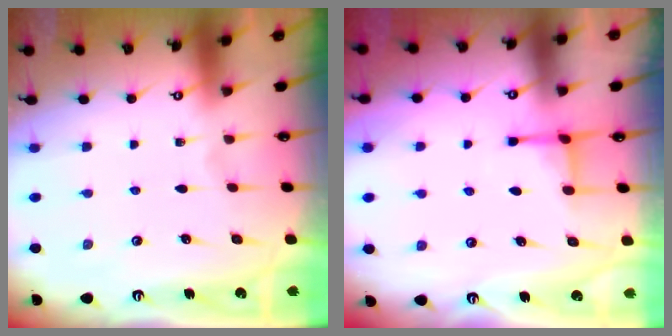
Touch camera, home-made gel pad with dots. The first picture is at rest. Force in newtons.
{"total": 2.5, "press": 2.3, "slide": 0.8}